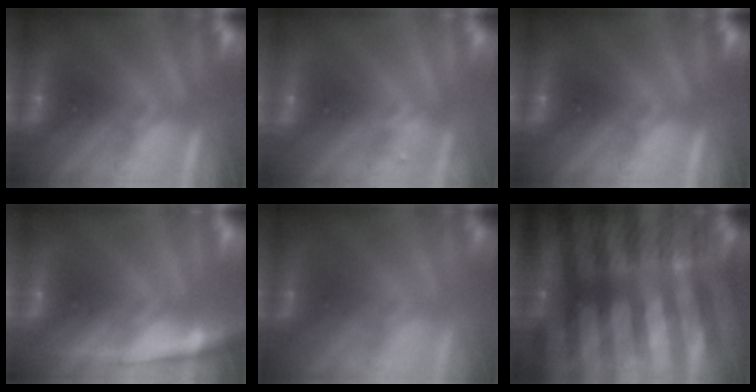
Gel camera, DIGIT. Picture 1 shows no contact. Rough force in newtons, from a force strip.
{"total": 2.2}
{"total": 0.0}
{"total": 1.4}
{"total": 1.8}
{"total": 9.0}